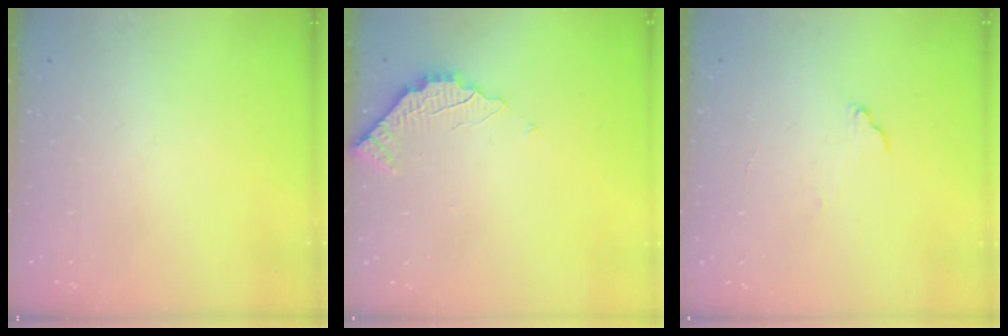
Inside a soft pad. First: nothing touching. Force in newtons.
{"total": 2.3, "press": 2.3, "slide": 0.2}
{"total": 4.5, "press": 4.5, "slide": 0.2}